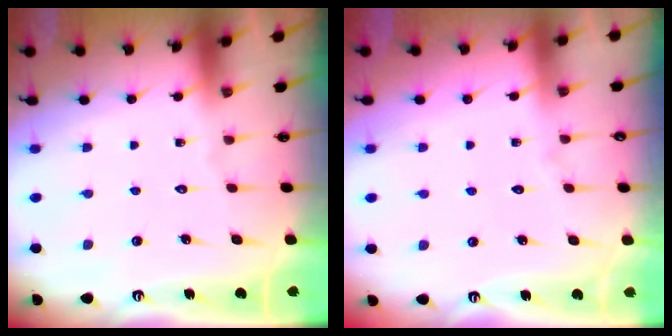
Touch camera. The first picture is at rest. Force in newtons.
{"total": 3.4, "press": 3.4, "slide": 0.2}